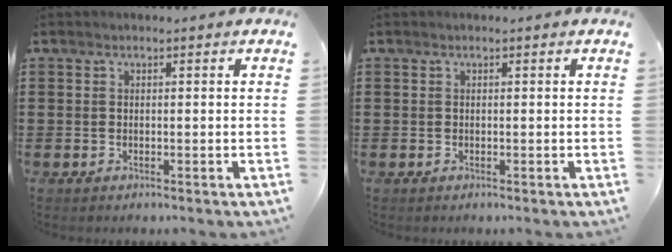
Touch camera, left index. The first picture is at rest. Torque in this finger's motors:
{"motor_torque": [0.00, 0.00, 0.00, -0.01]}